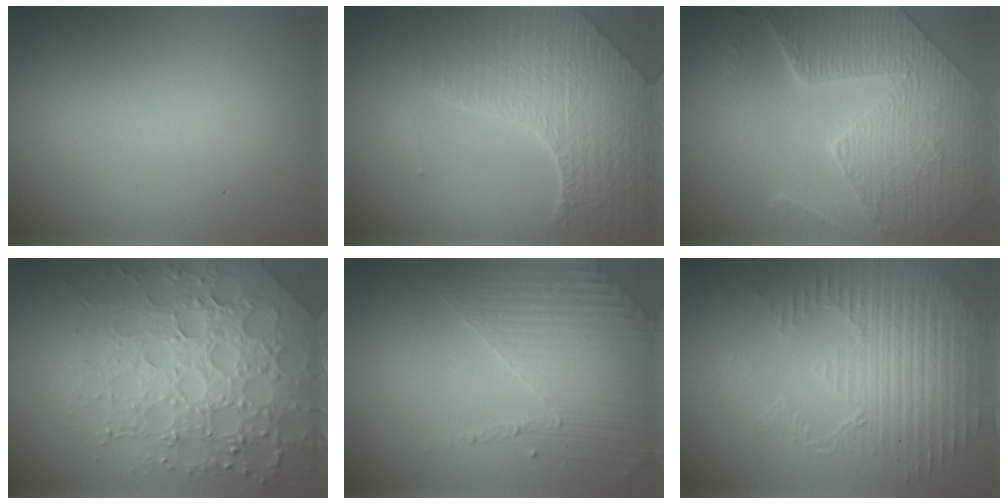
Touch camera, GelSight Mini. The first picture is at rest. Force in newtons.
{"total": 8.0, "press": 5.6, "slide": 5.6}
{"total": 9.0, "press": 6.4, "slide": 6.4}
{"total": 7.3, "press": 7.1, "slide": 1.7}
{"total": 4.5, "press": 3.4, "slide": 2.9}
{"total": 3.8, "press": 3.7, "slide": 1.0}